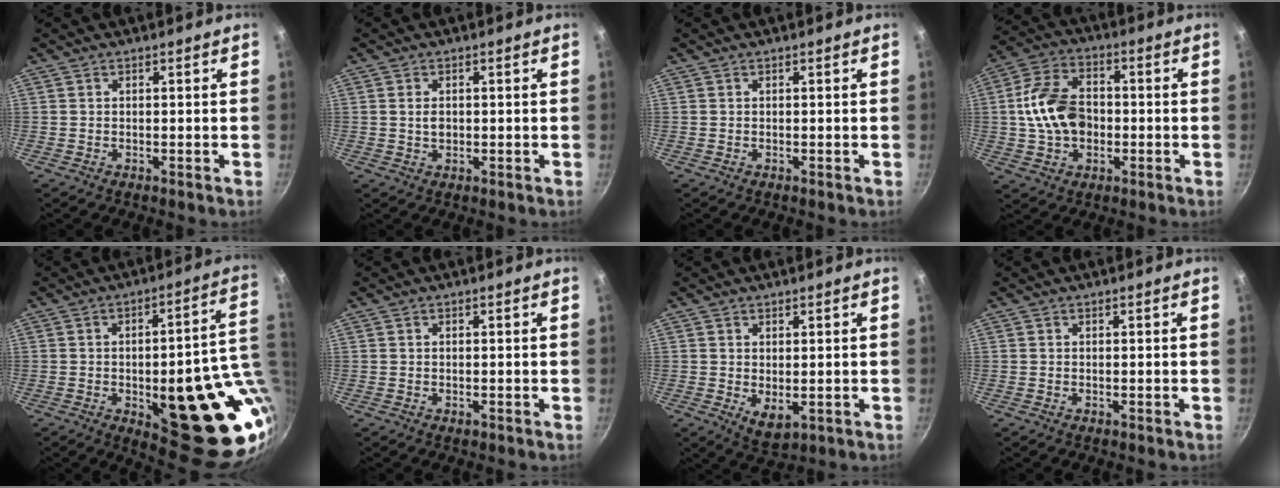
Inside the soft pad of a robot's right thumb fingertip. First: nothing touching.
{"total": 2.2, "force": [0.2, 1.5, 1.6], "torque": [-0.023, 0.001, 0.002]}
{"total": 0.0}
{"total": 12.9, "force": [-0.5, 9.0, 9.2], "torque": [-0.155, 0.024, -0.019]}
{"total": 25.5, "force": [-3.2, 10.2, 23.1], "torque": [-0.237, -0.007, -0.024]}
{"total": 0.5, "force": [-0.1, 0.4, 0.3], "torque": [-0.002, 0.001, -0.002]}
{"total": 4.5, "force": [0.1, 2.7, 3.6], "torque": [-0.052, -0.016, 0.010]}
{"total": 0.0}